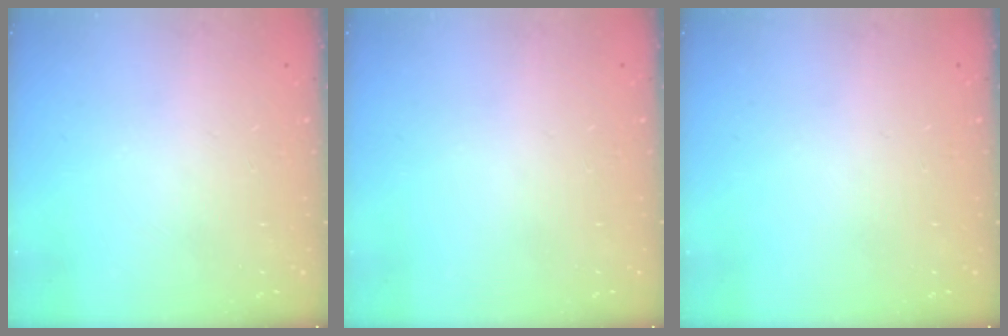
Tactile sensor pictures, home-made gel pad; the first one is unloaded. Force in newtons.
{"total": 0.0}
{"total": 0.0}